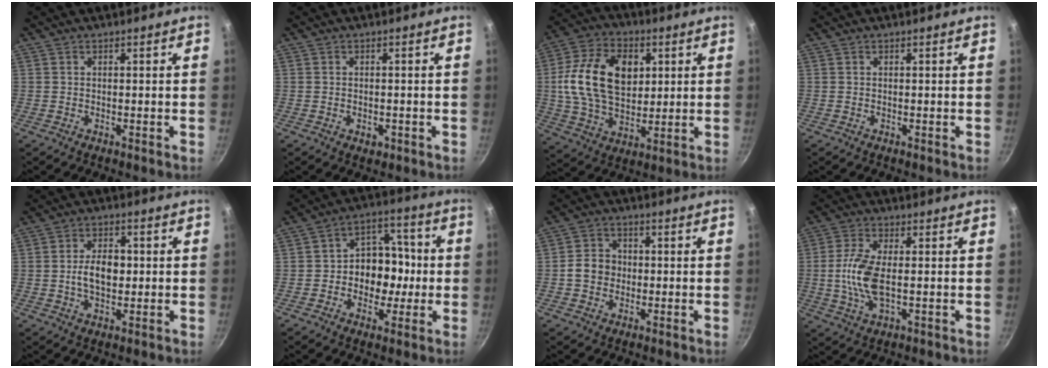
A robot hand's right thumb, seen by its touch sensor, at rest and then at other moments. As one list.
[{"total": 1.9, "force": [-0.8, 1.3, 1.2], "torque": [-0.018, 0.000, -0.010]}, {"total": 18.5, "force": [3.3, 12.5, 13.3], "torque": [-0.225, 0.002, 0.053]}, {"total": 0.0}, {"total": 7.0, "force": [-0.1, 4.3, 5.5], "torque": [-0.078, 0.007, -0.007]}, {"total": 11.7, "force": [-1.4, 9.3, 7.0], "torque": [-0.039, 0.032, -0.034]}, {"total": 5.6, "force": [-0.6, 4.9, 2.6], "torque": [-0.021, 0.017, -0.019]}, {"total": 8.7, "force": [-0.3, 3.7, 7.9], "torque": [-0.173, 0.001, -0.011]}]